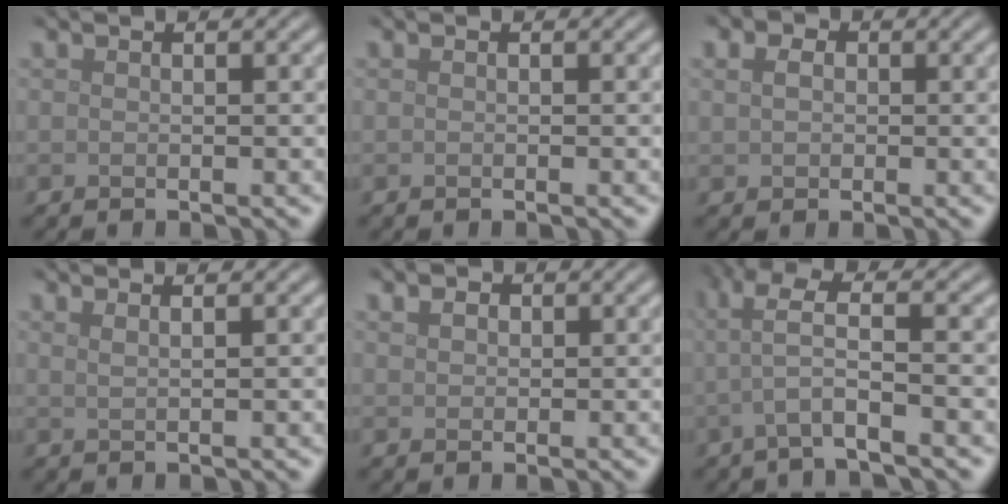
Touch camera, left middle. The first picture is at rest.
{"total": 0.0}
{"total": 3.9, "force": [1.3, 3.0, 2.0], "torque": [-0.030, 0.025, -0.003]}
{"total": 2.0, "force": [1.2, 0.9, 1.3], "torque": [0.002, -0.001, -0.005]}
{"total": 1.6, "force": [0.8, 1.2, 0.7], "torque": [-0.012, 0.011, 0.003]}
{"total": 4.0, "force": [-0.4, 0.8, 3.9], "torque": [-0.077, 0.008, -0.013]}